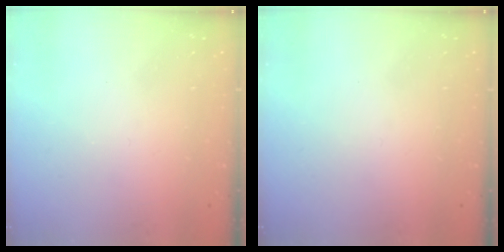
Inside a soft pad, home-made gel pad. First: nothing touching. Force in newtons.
{"total": 0.0}